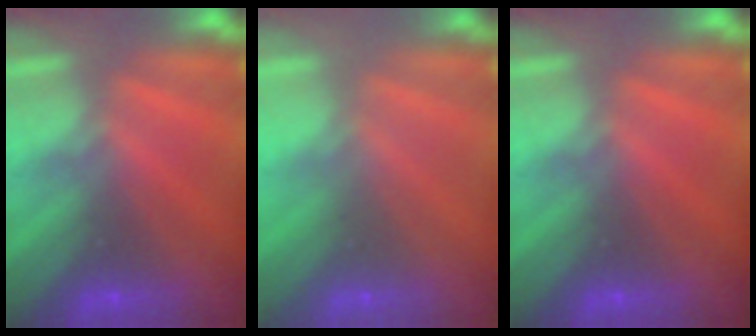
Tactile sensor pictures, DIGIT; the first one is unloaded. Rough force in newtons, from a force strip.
{"total": 2.8}
{"total": 0.0}